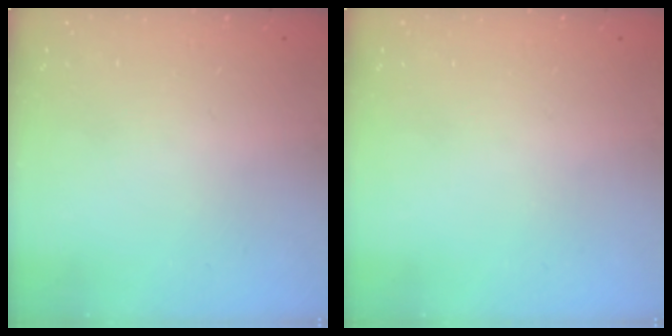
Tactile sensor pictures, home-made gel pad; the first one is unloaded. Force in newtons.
{"total": 0.0}